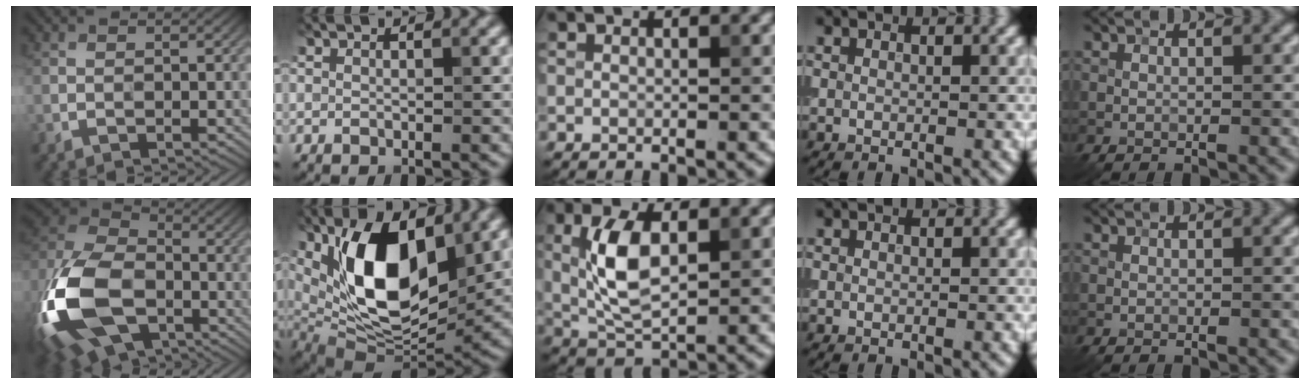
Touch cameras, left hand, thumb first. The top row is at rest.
{"thumb": {"total": 20.9, "force": [-7.2, 13.2, 14.6], "torque": [-0.369, -0.045, -0.136]}, "index": {"total": 12.8, "force": [3.7, 6.2, 10.6], "torque": [-0.175, -0.009, 0.067]}, "middle": {"total": 5.6, "force": [0.8, 2.7, 4.9], "torque": [-0.106, 0.005, 0.019]}}